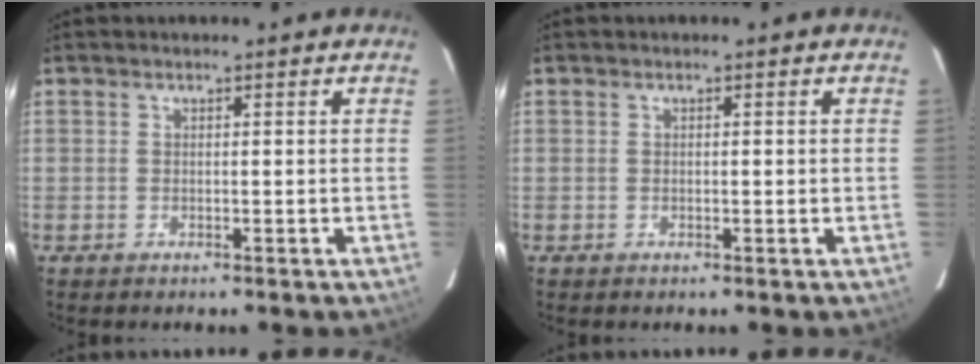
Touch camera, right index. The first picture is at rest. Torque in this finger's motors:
{"motor_torque": [-0.15, 0.03, -0.03, -0.01]}